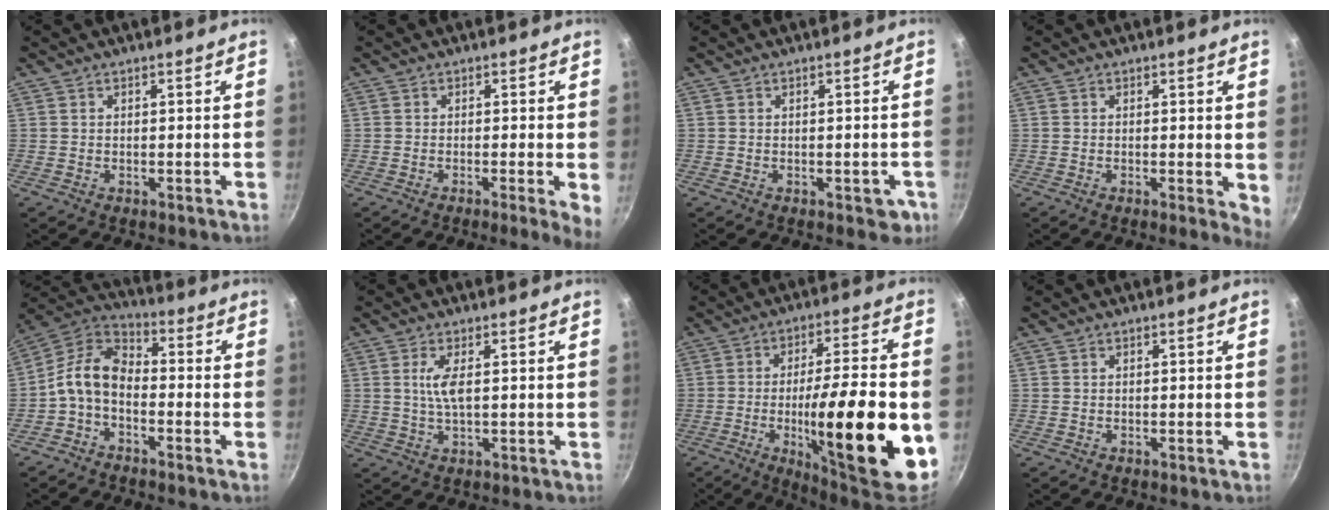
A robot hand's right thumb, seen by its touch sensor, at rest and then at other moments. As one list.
[{"total": 4.1, "force": [-0.8, 0.3, 4.0], "torque": [-0.055, -0.005, -0.015]}, {"total": 3.2, "force": [-1.2, 1.9, 2.4], "torque": [-0.012, 0.006, -0.010]}, {"total": 3.2, "force": [0.2, 1.1, 3.0], "torque": [-0.033, -0.008, 0.000]}, {"total": 9.5, "force": [-2.8, 5.8, 6.9], "torque": [-0.130, 0.053, -0.070]}, {"total": 4.1, "force": [0.7, 1.1, 3.9], "torque": [-0.085, -0.002, 0.015]}, {"total": 24.6, "force": [-5.1, 5.7, 23.3], "torque": [-0.332, 0.015, -0.073]}, {"total": 0.0}]